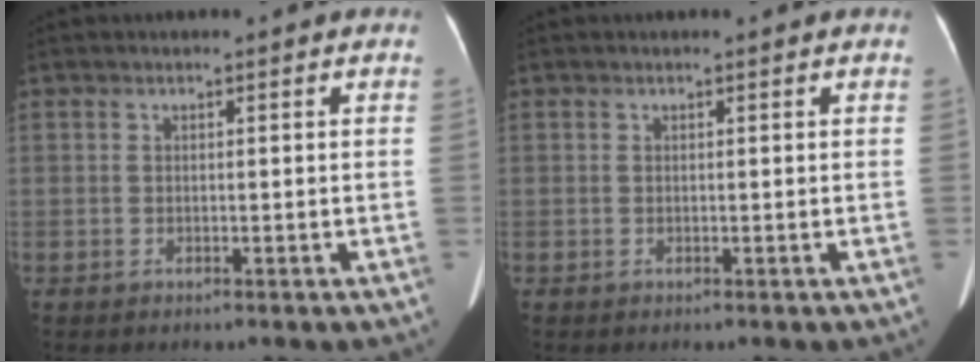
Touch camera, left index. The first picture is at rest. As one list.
[{"total": 0.0}]